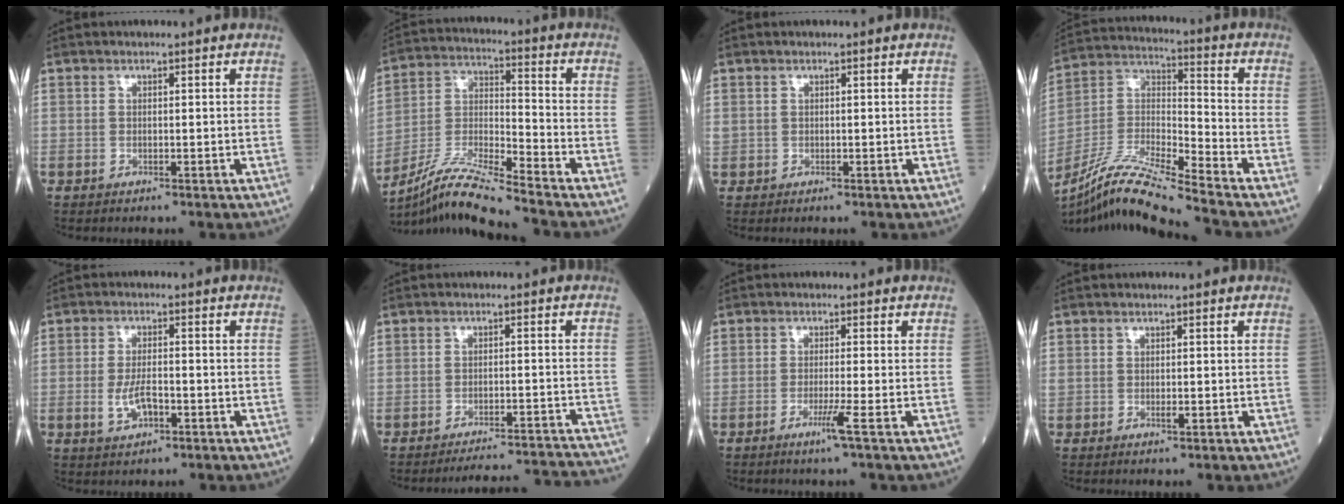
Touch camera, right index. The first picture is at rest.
{"total": 12.5, "force": [-11.0, -1.3, 5.8], "torque": [-0.116, -0.009, -0.209]}
{"total": 0.7, "force": [0.3, 0.6, 0.2], "torque": [-0.003, 0.010, 0.007]}
{"total": 15.5, "force": [-13.5, -1.2, 7.5], "torque": [-0.150, -0.003, -0.254]}
{"total": 4.3, "force": [-1.4, 1.7, 3.7], "torque": [-0.075, -0.002, -0.023]}
{"total": 14.7, "force": [-14.6, -0.8, 2.2], "torque": [-0.014, 0.003, -0.177]}
{"total": 2.9, "force": [-1.5, -0.9, 2.3], "torque": [-0.048, -0.008, -0.032]}
{"total": 0.8, "force": [-0.2, 0.2, 0.8], "torque": [-0.016, -0.002, -0.002]}